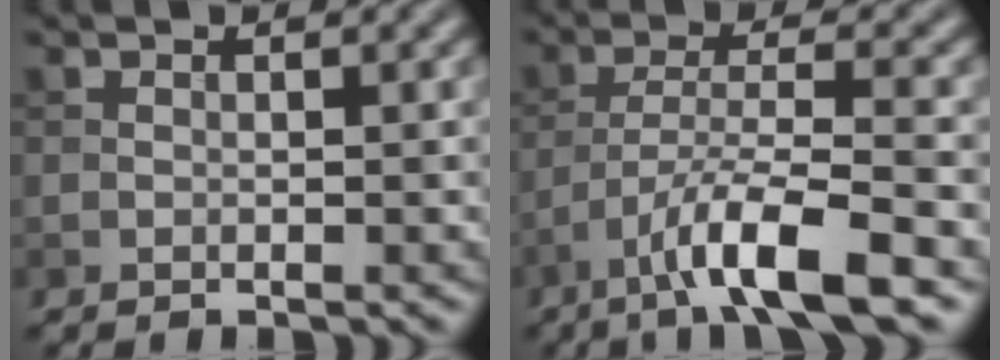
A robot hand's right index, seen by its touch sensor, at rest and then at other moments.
{"total": 7.4, "force": [-4.5, 1.2, 5.8], "torque": [-0.099, 0.006, -0.082]}